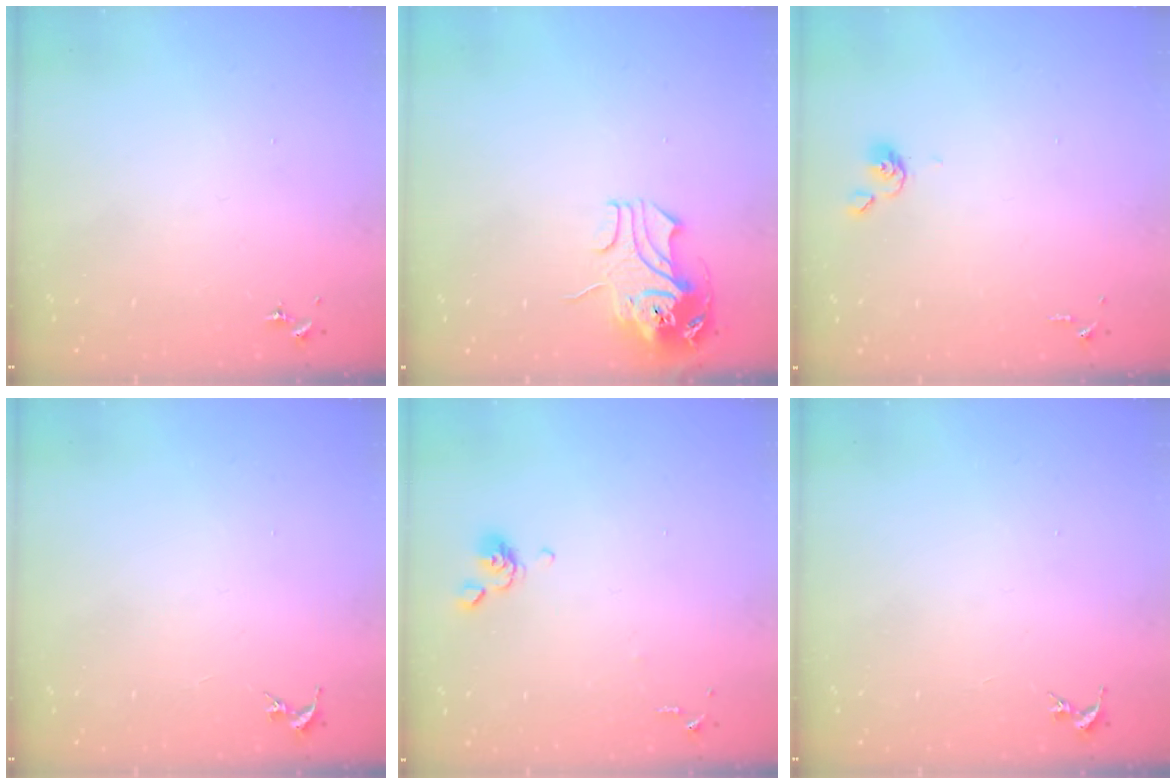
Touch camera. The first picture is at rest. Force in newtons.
{"total": 11.0, "press": 10.9, "slide": 1.5}
{"total": 3.8, "press": 3.7, "slide": 0.8}
{"total": 0.0}
{"total": 6.4, "press": 6.2, "slide": 1.5}
{"total": 0.0}